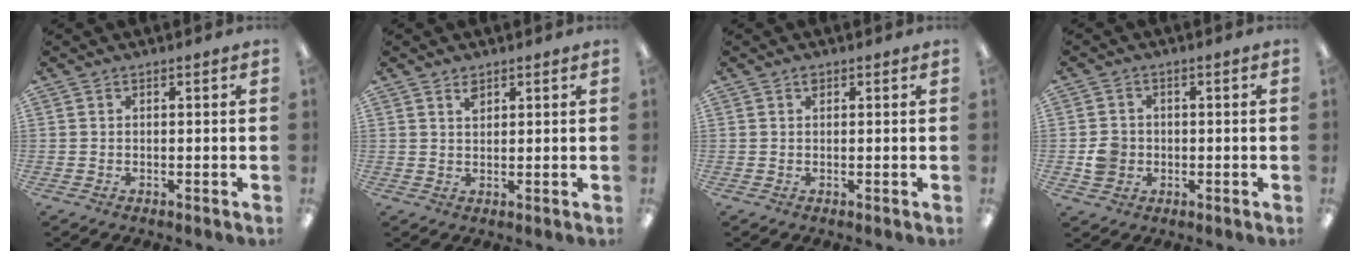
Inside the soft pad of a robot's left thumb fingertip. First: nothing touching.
{"total": 2.3, "force": [1.7, 1.1, 1.0], "torque": [-0.007, -0.007, 0.029]}
{"total": 0.8, "force": [0.5, 0.5, 0.4], "torque": [-0.010, 0.003, 0.009]}
{"total": 4.7, "force": [-0.8, 4.3, 1.7], "torque": [-0.024, 0.007, -0.012]}